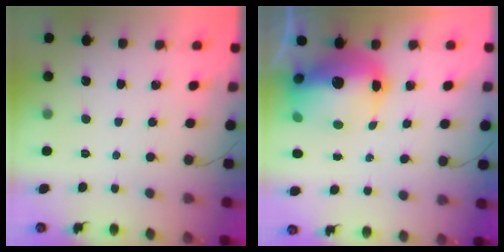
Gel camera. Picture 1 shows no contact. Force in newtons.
{"total": 16.5, "press": 16.1, "slide": 3.8}